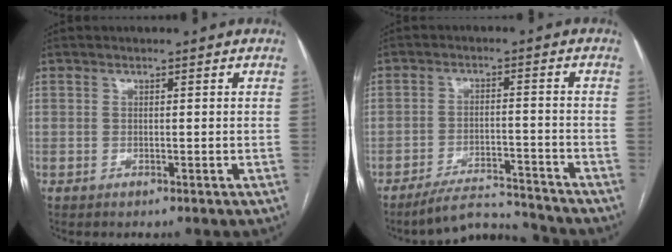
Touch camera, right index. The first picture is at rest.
{"total": 6.7, "force": [-6.7, 0.2, 0.1], "torque": [0.004, 0.007, -0.113]}